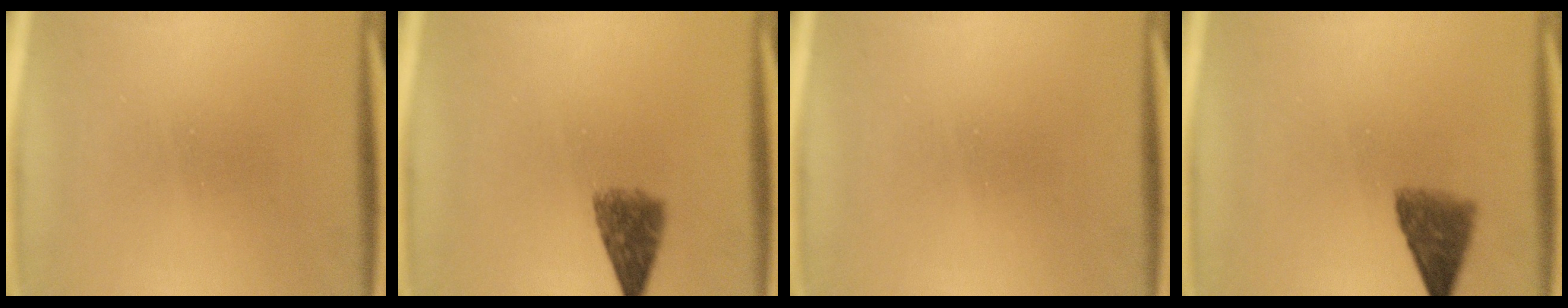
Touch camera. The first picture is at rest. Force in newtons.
{"total": 4.8}
{"total": 0.0}
{"total": 5.5}